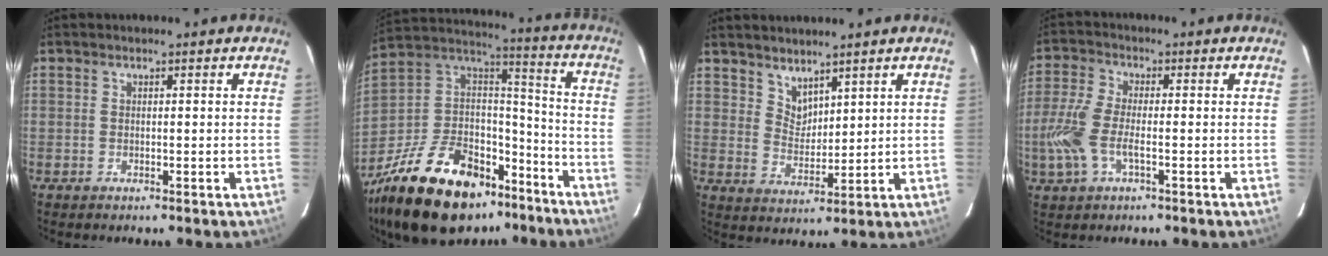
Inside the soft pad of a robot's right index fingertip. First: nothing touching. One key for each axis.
{"total": 30.9, "fx": -20.3, "fy": 15.8, "fz": 17.0, "tx": -0.345, "ty": 0.023, "tz": -0.312}
{"total": 4.9, "fx": 4.1, "fy": 2.4, "fz": 1.2, "tx": -0.013, "ty": 0.001, "tz": 0.081}
{"total": 8.7, "fx": -2.4, "fy": 3.7, "fz": 7.5, "tx": -0.176, "ty": 0.000, "tz": -0.050}